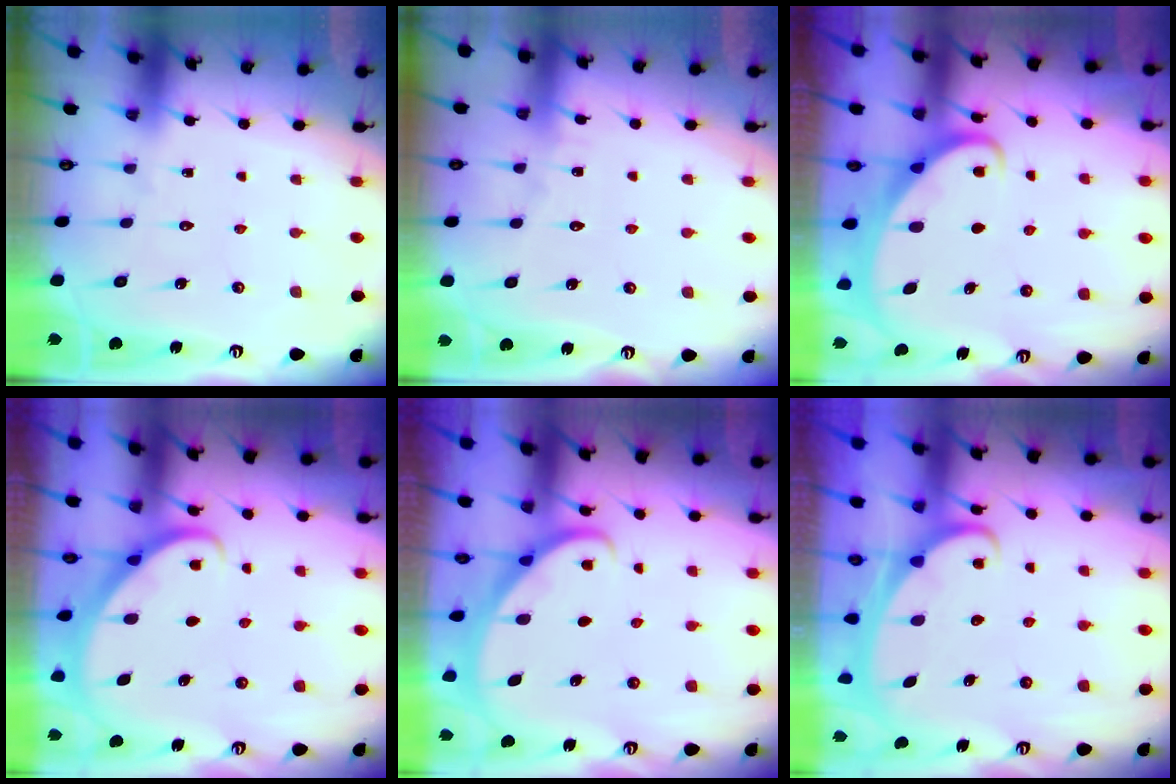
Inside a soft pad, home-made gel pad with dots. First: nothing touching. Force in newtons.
{"total": 2.5, "press": 2.5, "slide": 0.2}
{"total": 2.2, "press": 2.2, "slide": 0.3}
{"total": 2.8, "press": 2.8, "slide": 0.2}
{"total": 2.7, "press": 2.7, "slide": 0.1}
{"total": 2.3, "press": 2.3, "slide": 0.3}